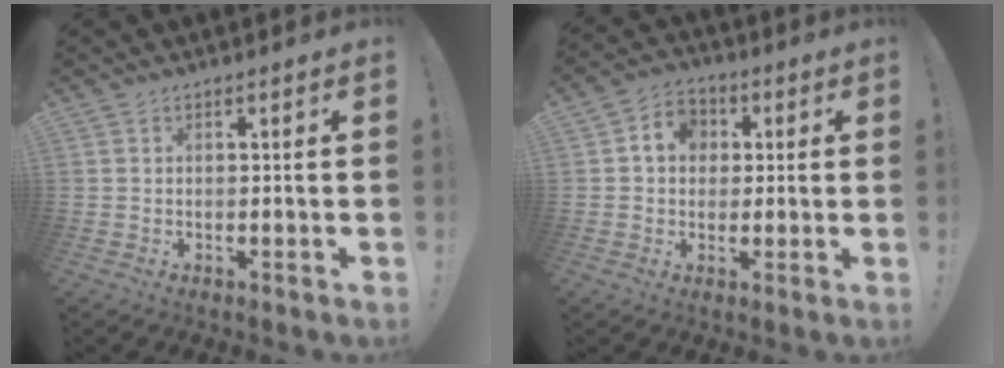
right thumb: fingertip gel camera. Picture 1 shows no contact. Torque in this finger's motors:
{"motor_torque": [1.06, 0.93, 0.09, -0.10, 0.00]}